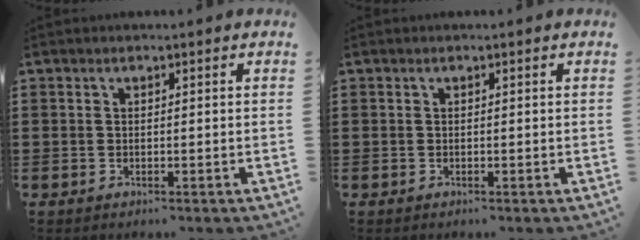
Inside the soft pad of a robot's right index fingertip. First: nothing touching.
{"total": 0.0}